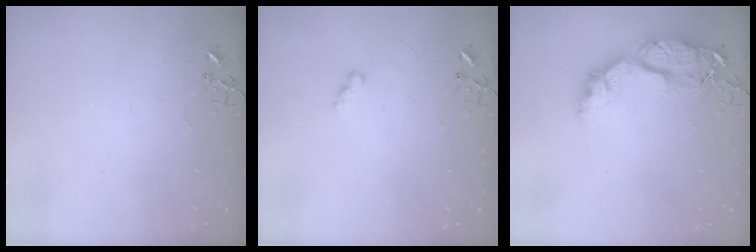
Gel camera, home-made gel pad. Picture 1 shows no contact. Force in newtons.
{"total": 5.0, "press": 5.0, "slide": 0.5}
{"total": 15.4, "press": 15.3, "slide": 1.2}